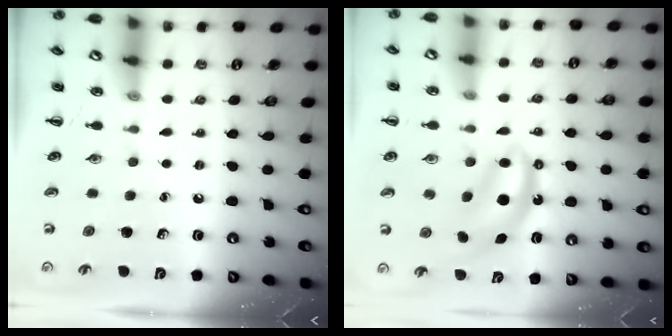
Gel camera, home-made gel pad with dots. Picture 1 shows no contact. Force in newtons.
{"total": 7.6, "press": 7.5, "slide": 1.2}